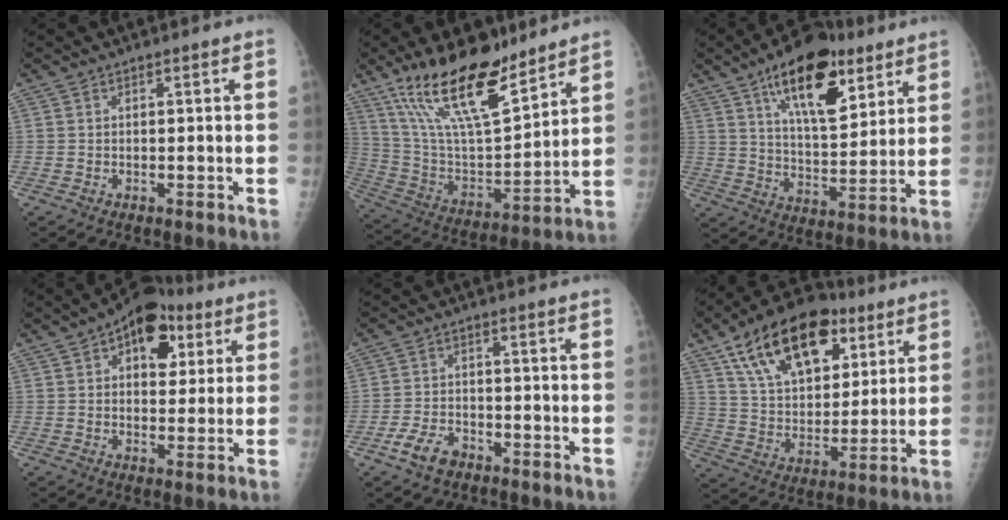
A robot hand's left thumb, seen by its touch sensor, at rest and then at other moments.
{"total": 21.2, "force": [14.9, 6.9, 13.3], "torque": [-0.209, -0.075, 0.276]}
{"total": 21.4, "force": [11.5, 9.2, 15.6], "torque": [-0.222, -0.044, 0.196]}
{"total": 12.3, "force": [5.3, 7.6, 8.1], "torque": [-0.069, 0.001, 0.071]}
{"total": 5.5, "force": [-3.4, 3.2, 2.9], "torque": [-0.055, 0.018, -0.061]}
{"total": 23.2, "force": [11.9, 13.2, 14.9], "torque": [-0.216, -0.020, 0.201]}